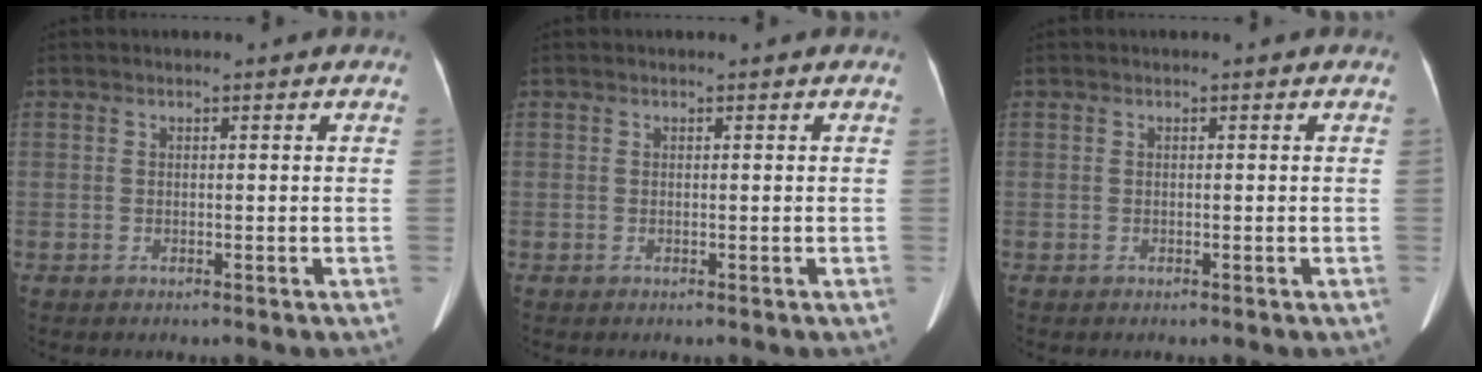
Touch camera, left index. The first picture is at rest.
{"total": 0.0}
{"total": 0.0}